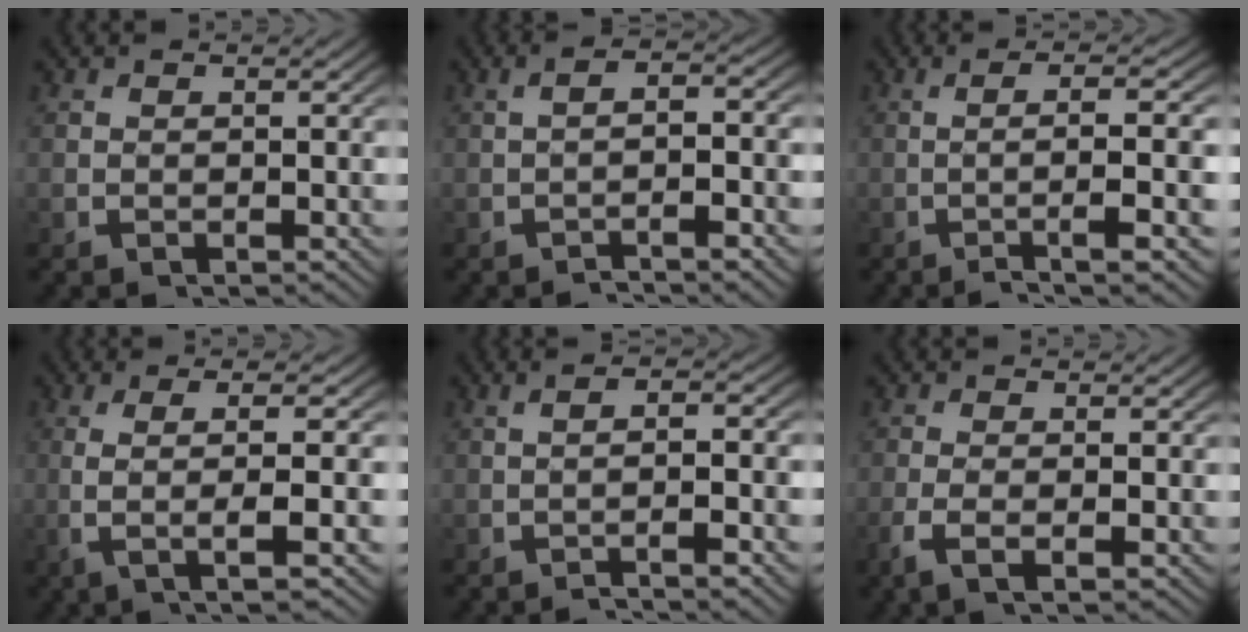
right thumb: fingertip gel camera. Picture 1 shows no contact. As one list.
[{"total": 3.4, "force": [-1.1, 1.0, 3.0], "torque": [-0.046, 0.010, -0.023]}, {"total": 6.8, "force": [-1.6, 1.3, 6.5], "torque": [-0.112, 0.001, -0.021]}, {"total": 6.9, "force": [0.1, 1.5, 6.7], "torque": [-0.131, 0.004, 0.004]}, {"total": 3.8, "force": [-1.1, 0.7, 3.6], "torque": [-0.052, 0.014, -0.021]}, {"total": 2.5, "force": [-0.7, 0.8, 2.3], "torque": [-0.060, -0.011, -0.008]}]